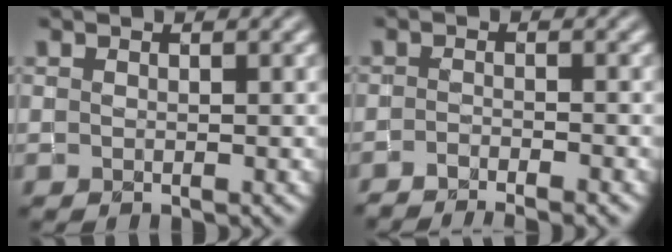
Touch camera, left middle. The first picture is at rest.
{"total": 3.8, "force": [-3.0, 0.5, 2.2], "torque": [-0.038, 0.000, -0.055]}